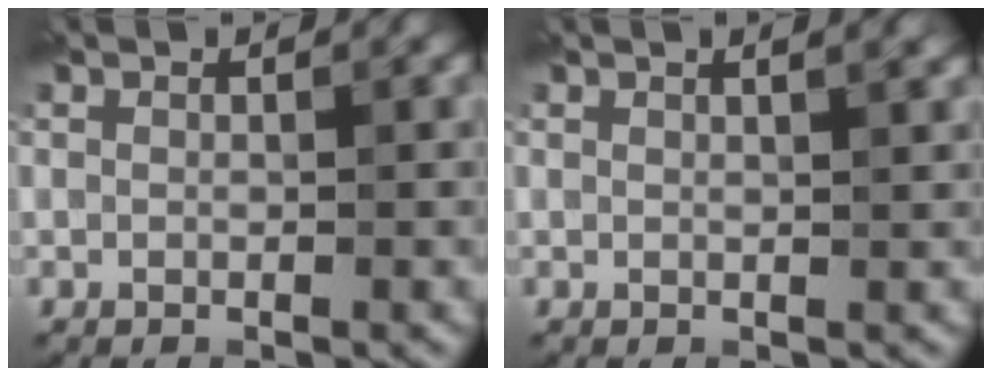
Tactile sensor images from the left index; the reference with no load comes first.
{"total": 2.2, "force": [1.3, 0.8, 1.7], "torque": [-0.011, 0.003, 0.007]}